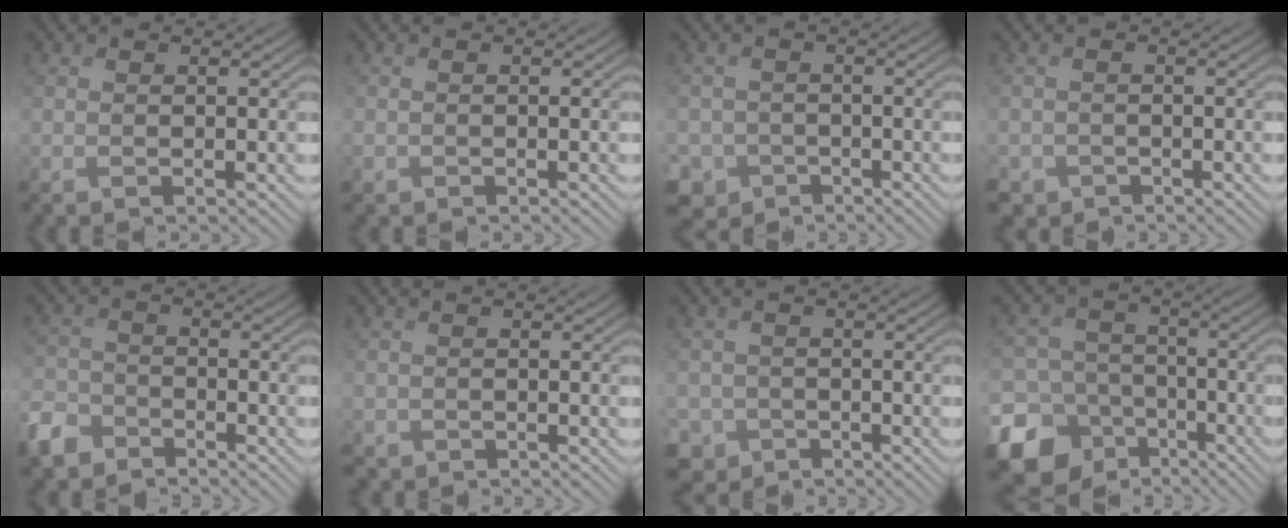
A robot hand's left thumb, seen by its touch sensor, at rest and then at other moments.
{"total": 0.5, "force": [-0.2, 0.5, -0.1], "torque": [0.002, -0.005, 0.000]}
{"total": 4.9, "force": [-2.8, 4.0, 0.6], "torque": [-0.017, -0.016, -0.058]}
{"total": 2.3, "force": [-1.4, 1.8, -0.3], "torque": [-0.001, -0.018, -0.030]}
{"total": 5.0, "force": [-4.2, 2.5, 0.9], "torque": [-0.023, -0.009, -0.095]}
{"total": 1.3, "force": [-0.8, 1.1, 0.0], "torque": [-0.002, -0.011, -0.012]}
{"total": 3.9, "force": [-2.2, 3.2, 0.2], "torque": [-0.010, -0.018, -0.048]}
{"total": 16.0, "force": [-9.4, 12.4, 3.9], "torque": [-0.126, -0.057, -0.163]}